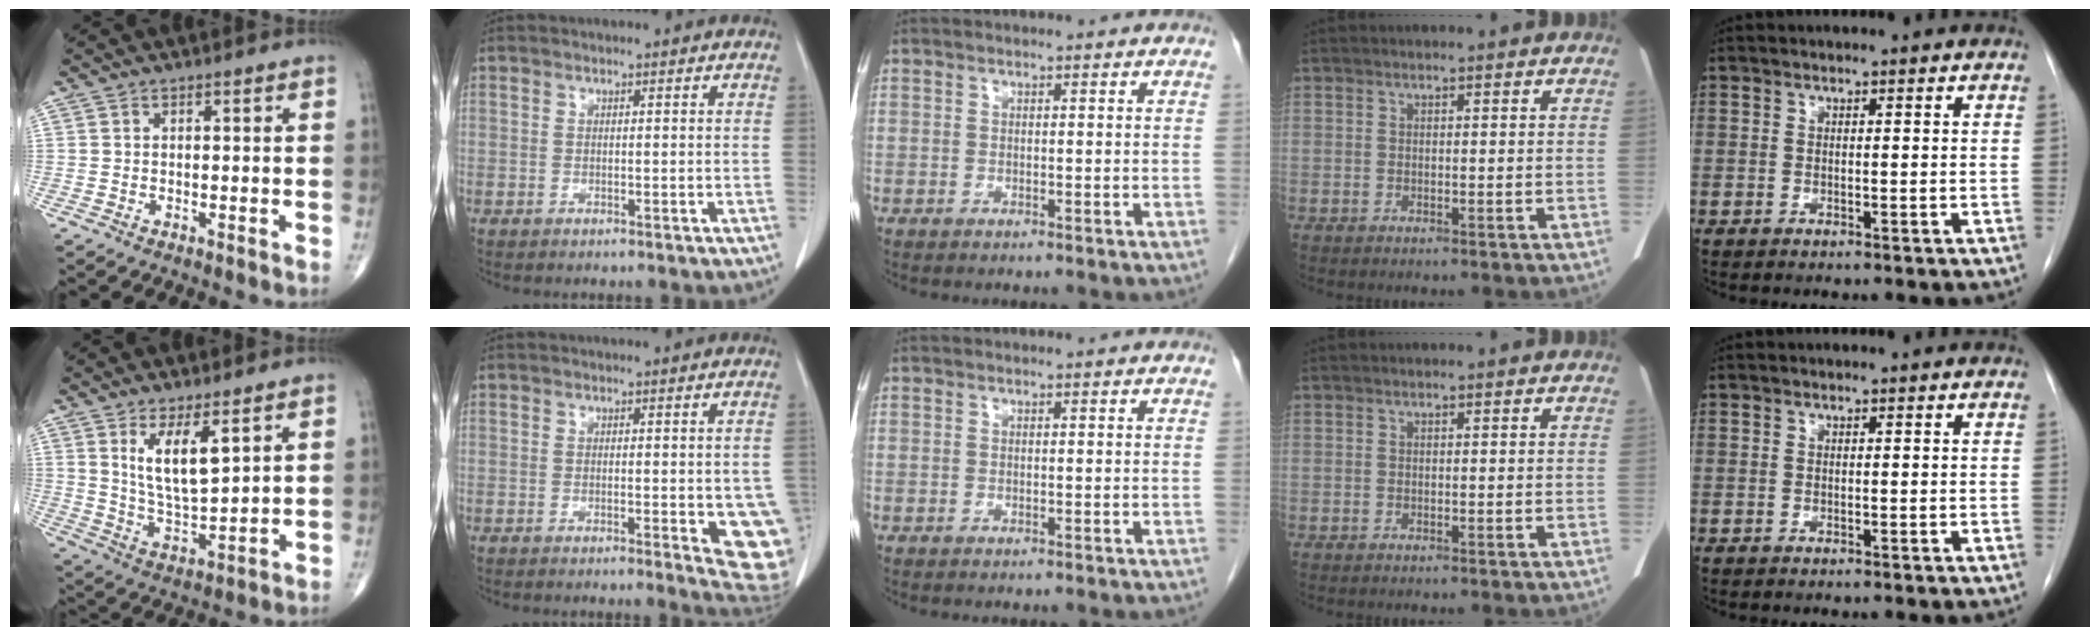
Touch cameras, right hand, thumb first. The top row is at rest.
{"thumb": {"total": 9.4, "force": [4.2, 3.1, 7.8], "torque": [-0.131, -0.038, 0.090]}, "index": {"total": 8.6, "force": [-1.6, 2.0, 8.2], "torque": [-0.085, -0.014, -0.018]}}